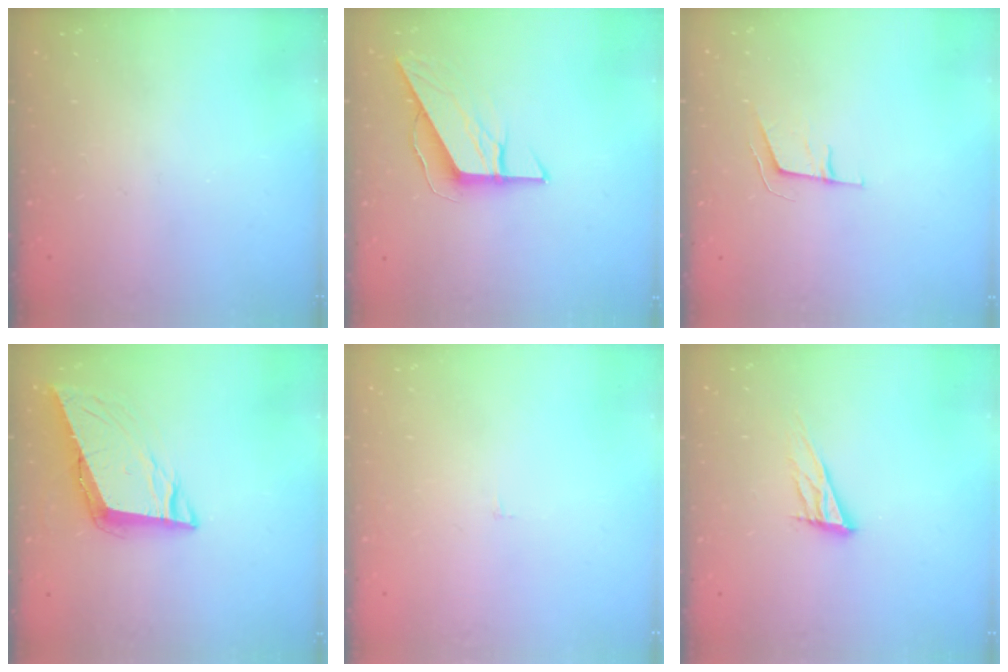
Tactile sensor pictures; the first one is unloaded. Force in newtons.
{"total": 8.3, "press": 8.3, "slide": 0.7}
{"total": 6.1, "press": 5.5, "slide": 2.7}
{"total": 9.8, "press": 9.3, "slide": 3.0}
{"total": 1.6, "press": 1.6, "slide": 0.1}
{"total": 11.0, "press": 10.7, "slide": 2.6}